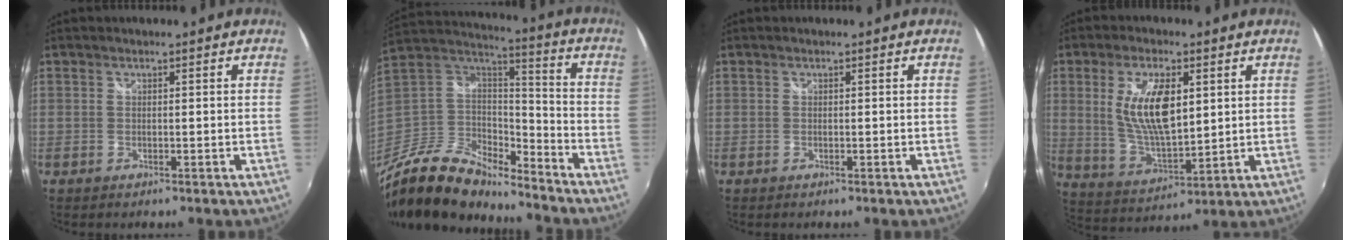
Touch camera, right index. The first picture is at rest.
{"total": 20.1, "force": [-15.1, 8.1, 10.6], "torque": [-0.235, -0.010, -0.280]}
{"total": 0.0}
{"total": 12.7, "force": [3.1, 5.2, 11.1], "torque": [-0.212, -0.003, 0.069]}